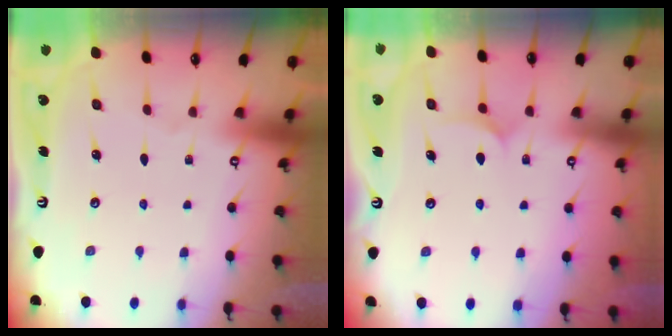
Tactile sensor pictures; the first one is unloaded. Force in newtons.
{"total": 5.8, "press": 5.8, "slide": 0.3}